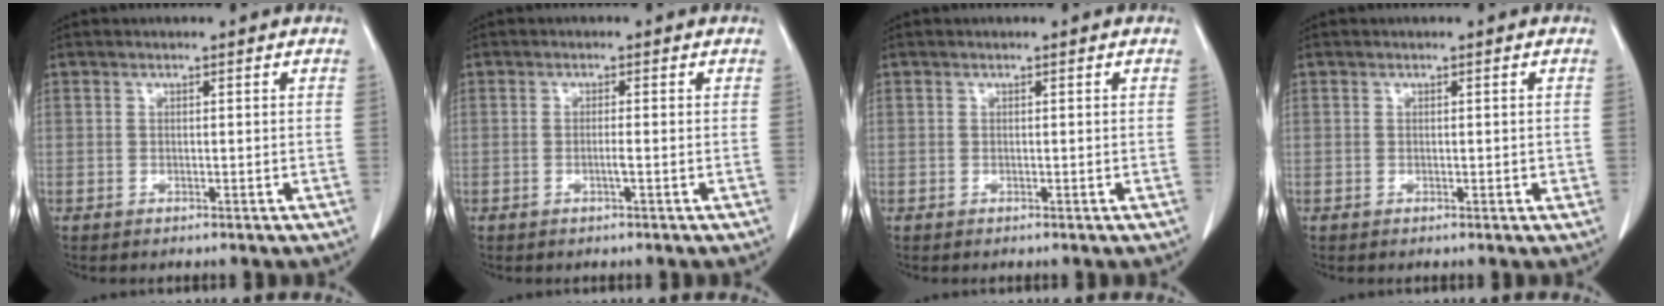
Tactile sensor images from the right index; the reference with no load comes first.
{"total": 1.2, "force": [-0.4, -0.2, 1.1], "torque": [-0.024, -0.002, -0.008]}
{"total": 0.0}
{"total": 1.0, "force": [0.0, 0.6, 0.8], "torque": [-0.011, 0.000, 0.003]}